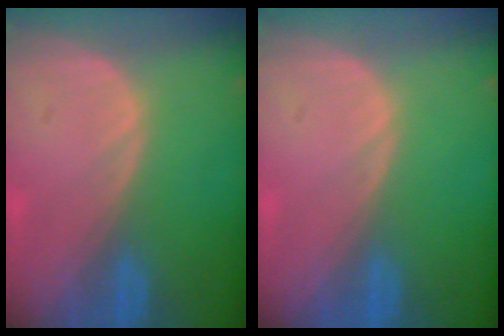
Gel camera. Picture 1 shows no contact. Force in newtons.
{"total": 0.0}